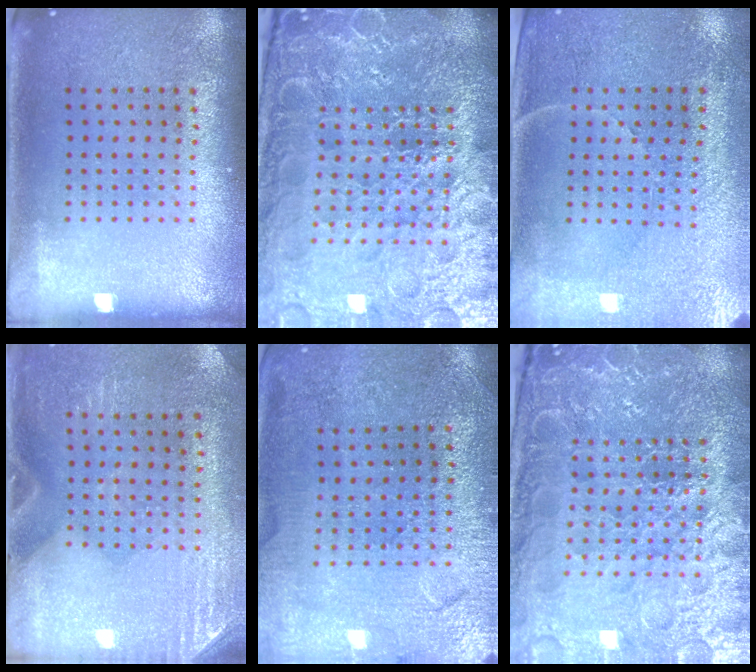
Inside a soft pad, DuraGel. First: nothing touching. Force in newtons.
{"total": 6.1, "press": 5.5, "slide": 2.7}
{"total": 3.5, "press": 3.3, "slide": 1.1}
{"total": 3.0, "press": 2.6, "slide": 1.4}
{"total": 1.5, "press": 1.5, "slide": 0.2}
{"total": 5.2, "press": 4.9, "slide": 1.6}